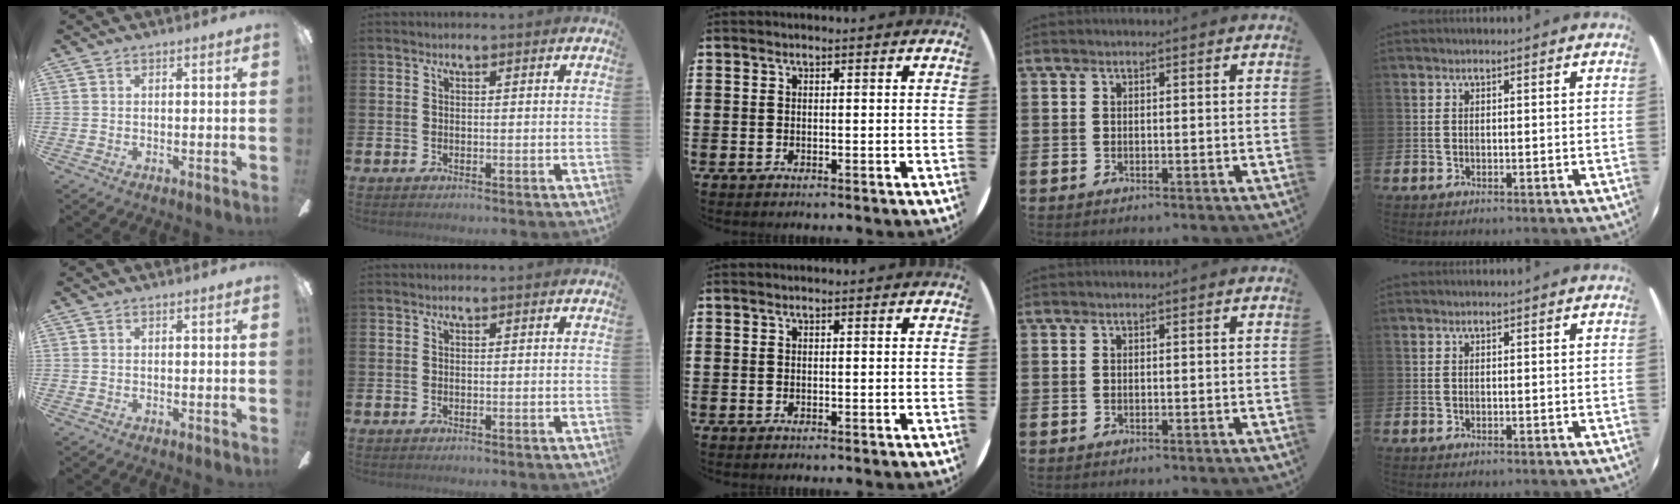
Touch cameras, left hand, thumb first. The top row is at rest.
{}